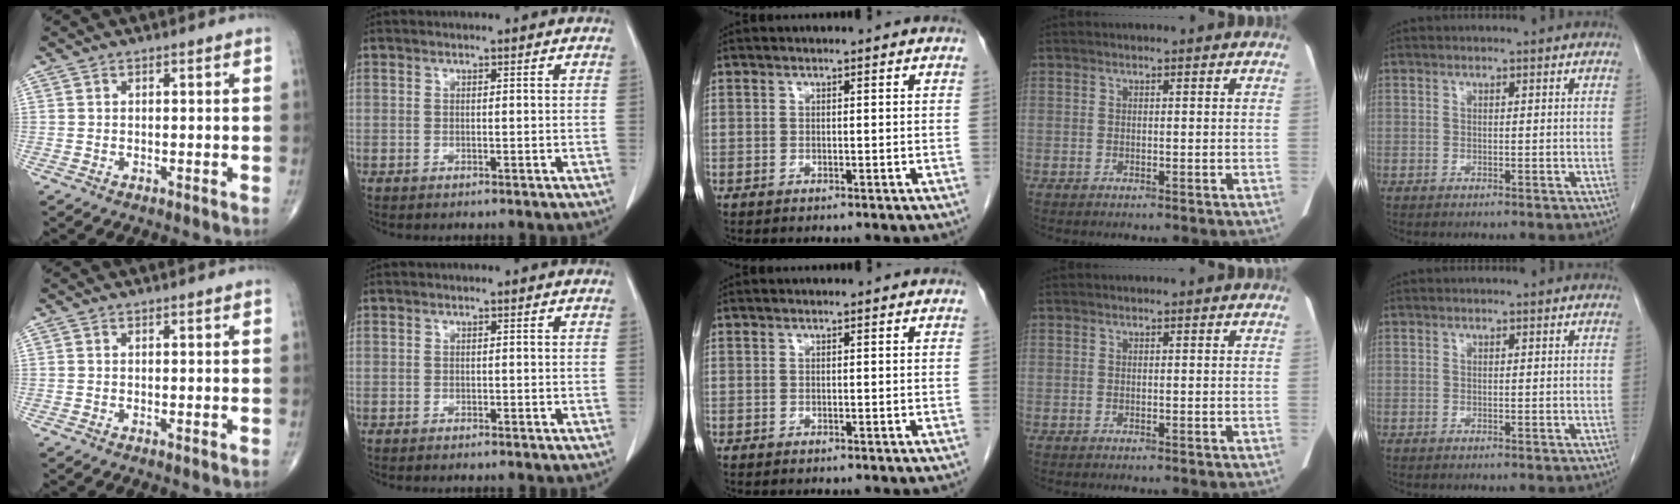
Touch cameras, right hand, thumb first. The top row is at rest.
{"thumb": {"total": 0.5, "force": [-0.1, 0.1, 0.5], "torque": [-0.012, -0.003, -0.002]}, "index": {"total": 0.5, "force": [-0.5, 0.0, 0.2], "torque": [-0.006, -0.002, -0.009]}}